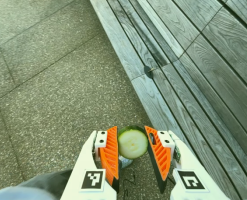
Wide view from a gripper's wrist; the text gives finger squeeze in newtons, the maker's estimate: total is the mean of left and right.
{"total": 10.4, "left": 10.4, "right": 10.4}